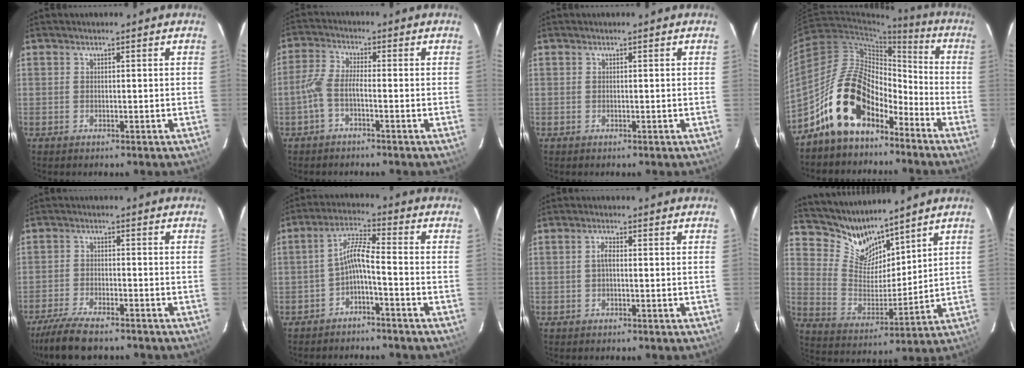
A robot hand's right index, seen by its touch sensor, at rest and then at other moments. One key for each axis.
{"total": 3.8, "fx": -1.8, "fy": 0.9, "fz": 3.2, "tx": -0.081, "ty": 0.009, "tz": -0.038}
{"total": 0.0}
{"total": 16.3, "fx": -10.4, "fy": 8.7, "fz": 9.0, "tx": -0.168, "ty": 0.025, "tz": -0.183}
{"total": 10.6, "fx": -9.0, "fy": 2.4, "fz": 5.0, "tx": -0.125, "ty": -0.025, "tz": -0.157}
{"total": 5.5, "fx": -2.6, "fy": 0.5, "fz": 4.8, "tx": -0.115, "ty": 0.017, "tz": -0.048}
{"total": 1.7, "fx": -0.1, "fy": 0.7, "fz": 1.5, "tx": -0.031, "ty": 0.007, "tz": -0.004}
{"total": 9.8, "fx": 9.0, "fy": 3.1, "fz": 2.4, "tx": -0.057, "ty": -0.008, "tz": 0.180}